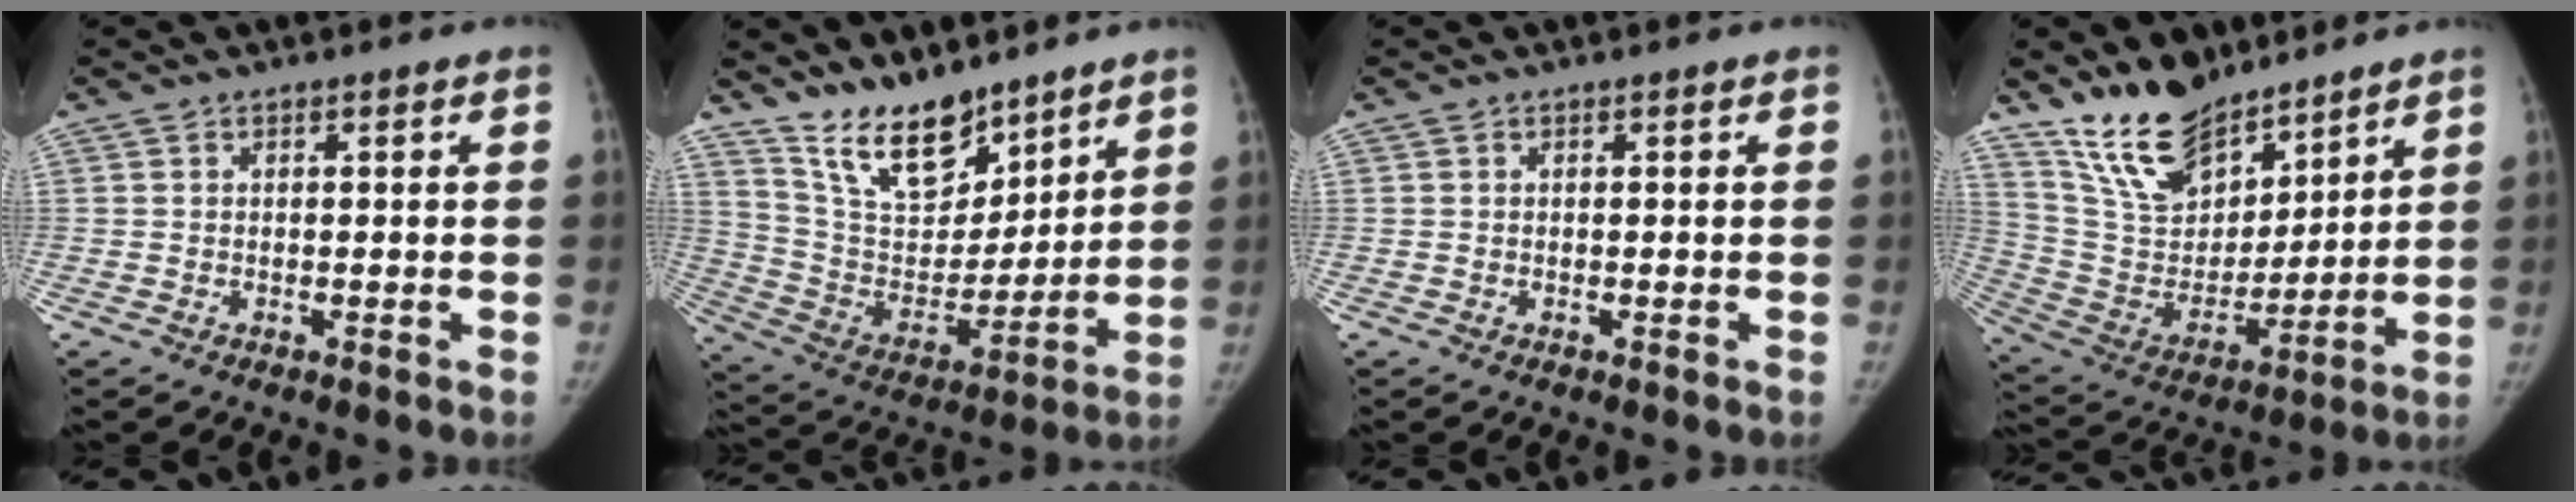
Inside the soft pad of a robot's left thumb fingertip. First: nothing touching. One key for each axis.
{"total": 15.0, "fx": 12.0, "fy": 6.2, "fz": 6.6, "tx": -0.077, "ty": -0.077, "tz": 0.230}
{"total": 0.0}
{"total": 16.5, "fx": 13.0, "fy": 7.6, "fz": 6.8, "tx": -0.081, "ty": -0.074, "tz": 0.254}